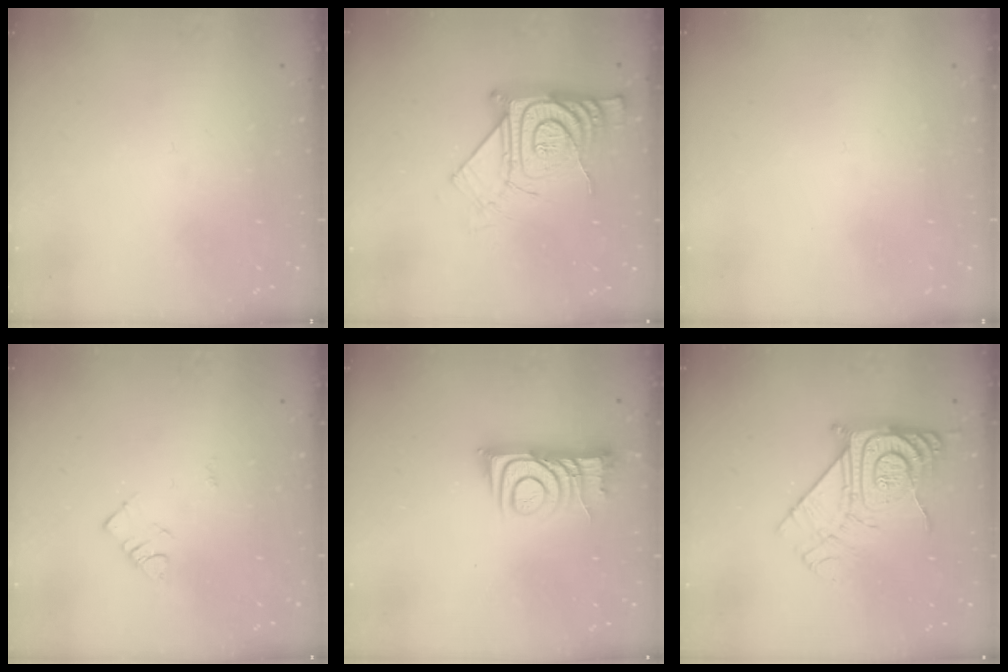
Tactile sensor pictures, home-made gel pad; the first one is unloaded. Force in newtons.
{"total": 14.9, "press": 14.9, "slide": 1.4}
{"total": 1.7, "press": 1.7, "slide": 0.2}
{"total": 3.6, "press": 3.6, "slide": 0.5}
{"total": 12.3, "press": 12.2, "slide": 1.1}
{"total": 15.1, "press": 15.1, "slide": 1.2}